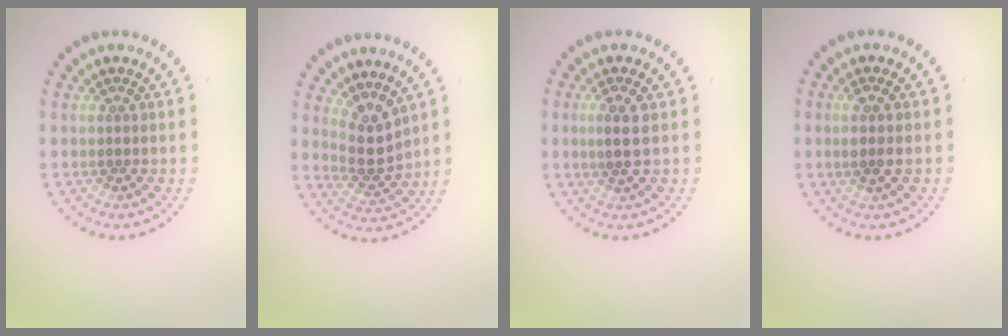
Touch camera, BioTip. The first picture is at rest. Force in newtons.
{"total": 2.8, "press": 2.1, "slide": 1.8}
{"total": 2.0, "press": 1.9, "slide": 0.6}
{"total": 1.3, "press": 1.1, "slide": 0.7}